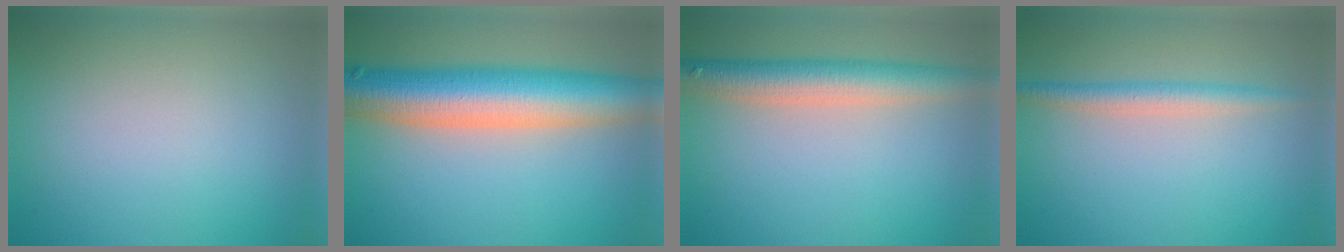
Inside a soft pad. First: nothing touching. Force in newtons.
{"total": 10.6, "press": 10.6, "slide": 0.5}
{"total": 5.4, "press": 5.4, "slide": 0.2}
{"total": 2.5, "press": 2.5, "slide": 0.1}